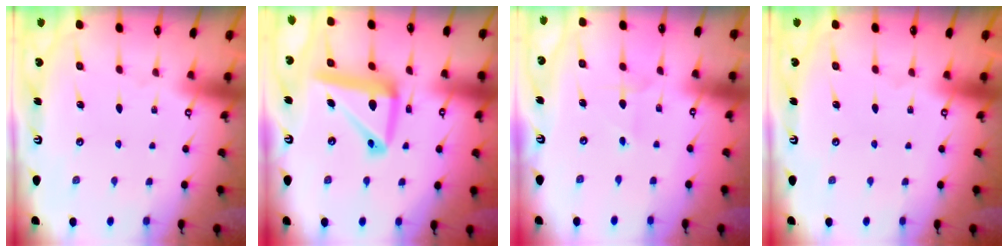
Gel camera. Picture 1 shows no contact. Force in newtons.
{"total": 14.5, "press": 14.3, "slide": 1.9}
{"total": 1.9, "press": 1.9, "slide": 0.1}
{"total": 0.0}